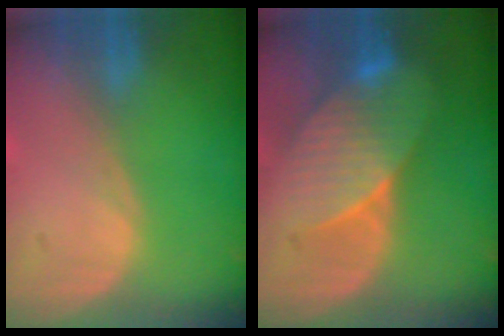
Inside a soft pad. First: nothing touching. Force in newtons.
{"total": 8.0, "press": 7.8, "slide": 2.0}